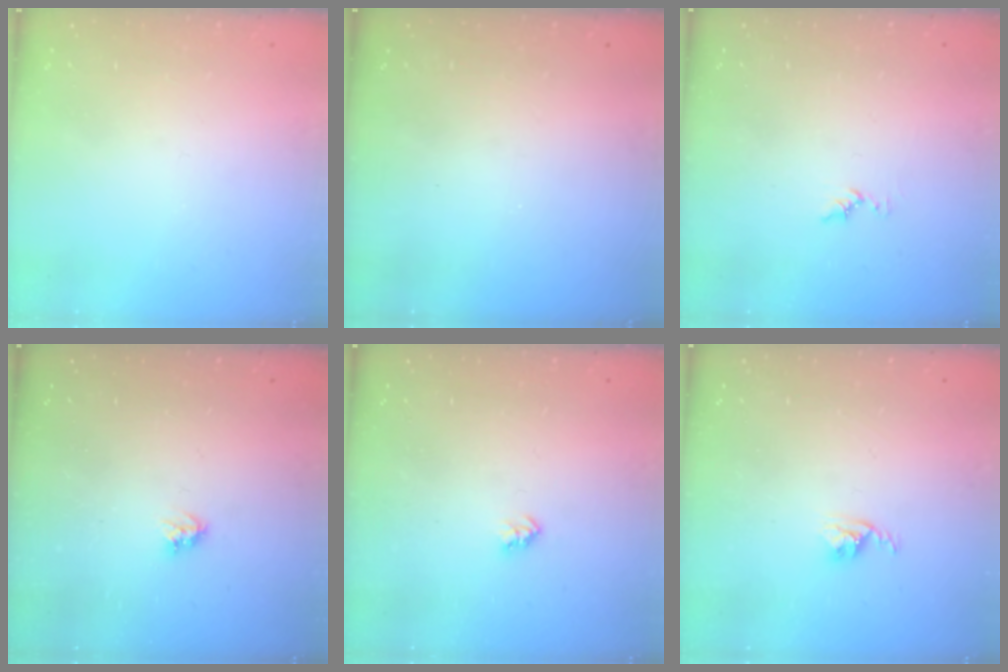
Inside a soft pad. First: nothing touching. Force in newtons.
{"total": 0.0}
{"total": 5.6, "press": 5.6, "slide": 0.5}
{"total": 3.6, "press": 3.6, "slide": 0.5}
{"total": 2.6, "press": 2.6, "slide": 0.4}
{"total": 2.9, "press": 2.9, "slide": 0.4}